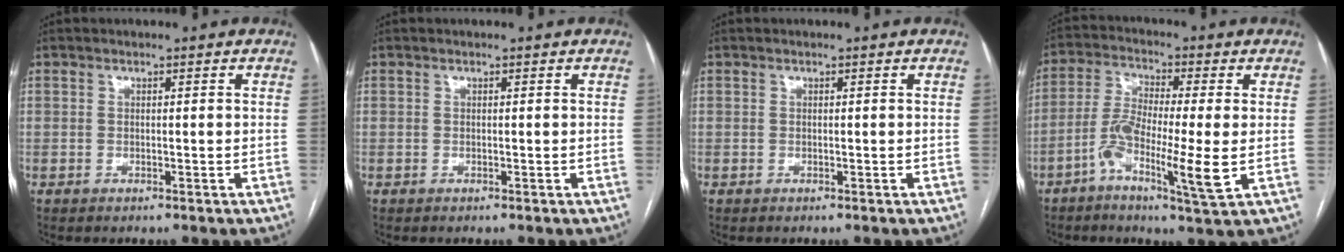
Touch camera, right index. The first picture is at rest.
{"total": 0.0}
{"total": 0.0}
{"total": 10.3, "force": [-3.2, 0.7, 9.8], "torque": [-0.195, -0.006, -0.063]}